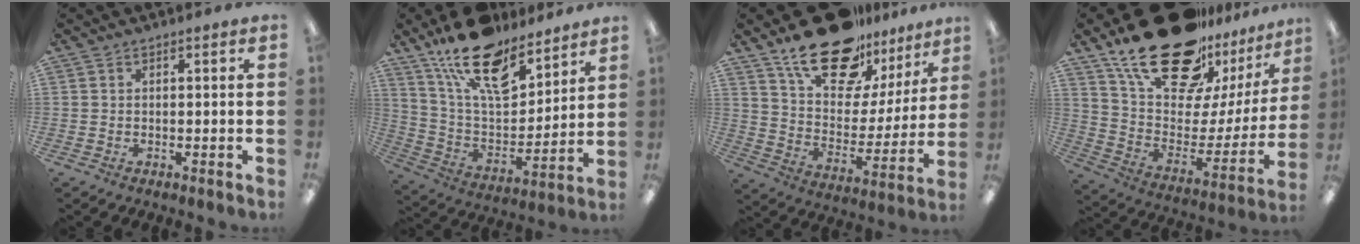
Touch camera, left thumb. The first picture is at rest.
{"total": 20.2, "force": [14.3, 9.1, 10.9], "torque": [-0.194, -0.084, 0.255]}
{"total": 21.5, "force": [16.0, 10.2, 10.2], "torque": [-0.173, -0.103, 0.281]}
{"total": 29.3, "force": [20.2, 14.0, 15.9], "torque": [-0.258, -0.113, 0.372]}